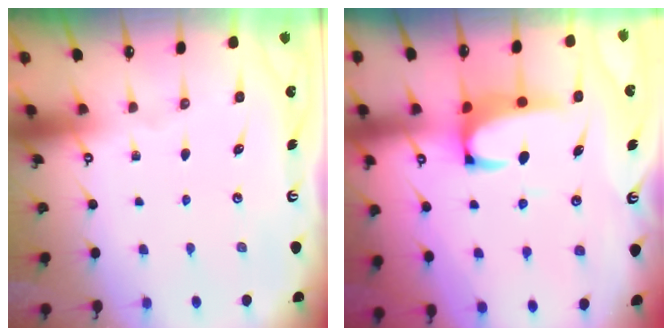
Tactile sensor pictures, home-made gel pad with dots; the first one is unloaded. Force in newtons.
{"total": 2.8, "press": 2.6, "slide": 1.1}